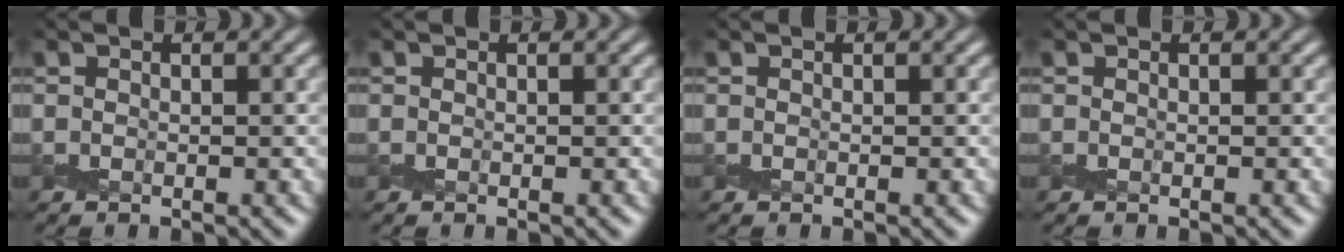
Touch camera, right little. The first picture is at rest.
{"total": 0.0}
{"total": 0.0}
{"total": 0.0}